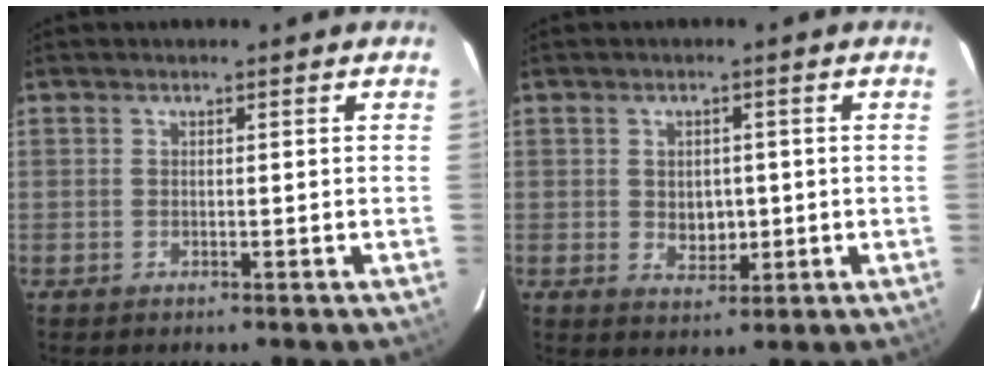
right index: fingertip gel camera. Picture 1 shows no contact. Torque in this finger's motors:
{"motor_torque": [0.02, 0.06, 0.03, 0.00]}